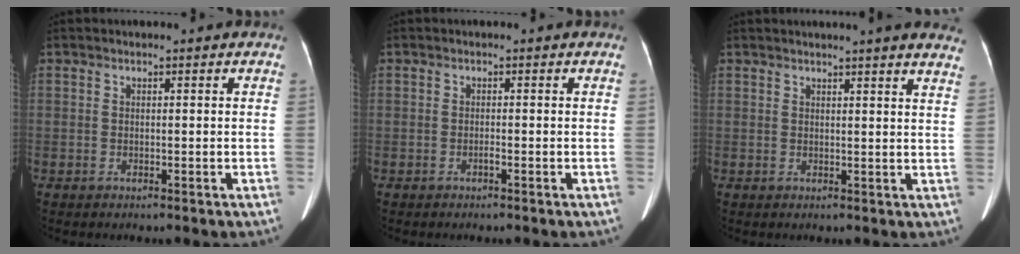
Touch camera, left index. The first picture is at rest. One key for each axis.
{"total": 0.6, "fx": -0.4, "fy": 0.0, "fz": 0.4, "tx": -0.008, "ty": 0.000, "tz": -0.005}
{"total": 12.3, "fx": 11.3, "fy": 0.2, "fz": 4.9, "tx": -0.053, "ty": -0.026, "tz": 0.111}